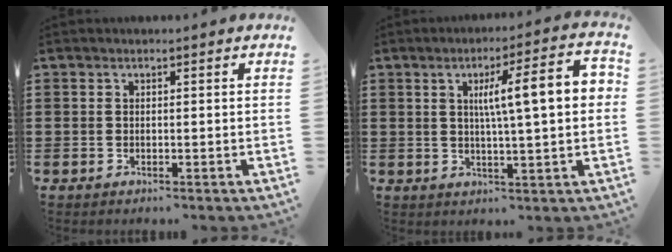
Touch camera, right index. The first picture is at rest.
{"total": 10.4, "force": [2.0, 1.5, 10.1], "torque": [-0.180, 0.006, 0.025]}